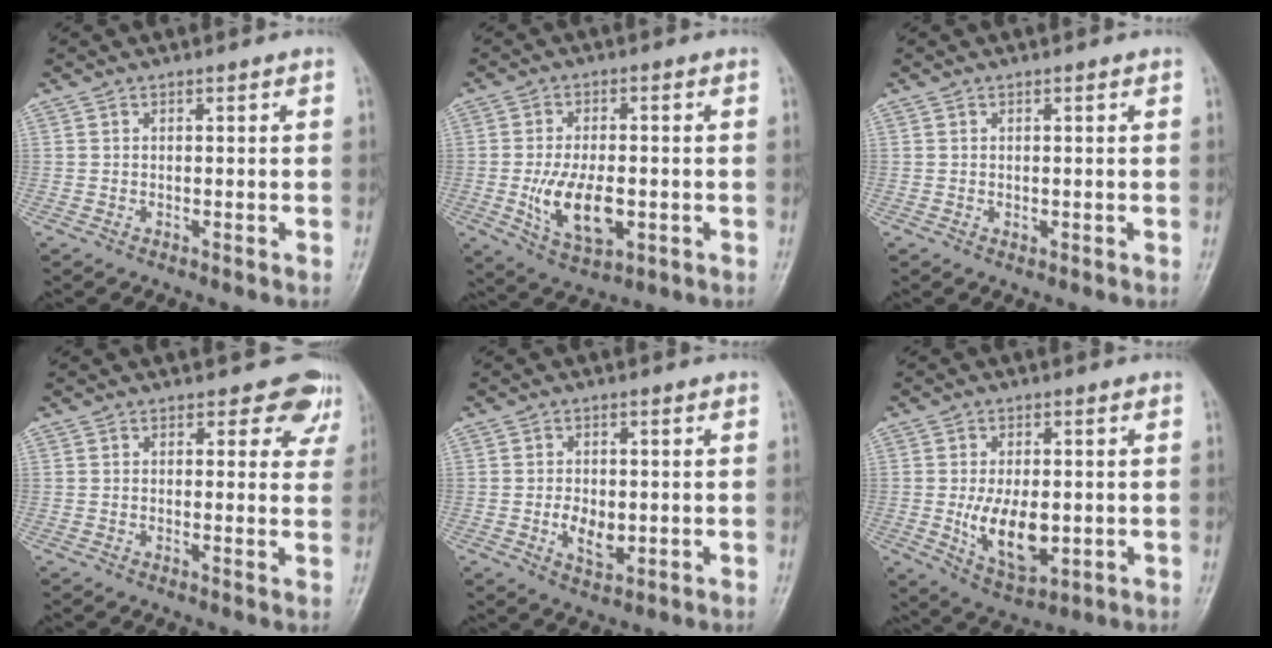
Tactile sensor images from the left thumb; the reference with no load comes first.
{"total": 10.6, "force": [-2.0, 5.5, 8.8], "torque": [-0.153, -0.004, -0.026]}
{"total": 0.6, "force": [0.1, 0.5, 0.4], "torque": [-0.006, -0.002, 0.002]}
{"total": 5.7, "force": [4.4, 3.3, 1.5], "torque": [0.023, -0.021, 0.030]}
{"total": 5.2, "force": [-0.7, 3.3, 4.0], "torque": [-0.061, -0.005, -0.008]}
{"total": 10.7, "force": [-1.1, 5.8, 8.9], "torque": [-0.140, -0.015, -0.005]}